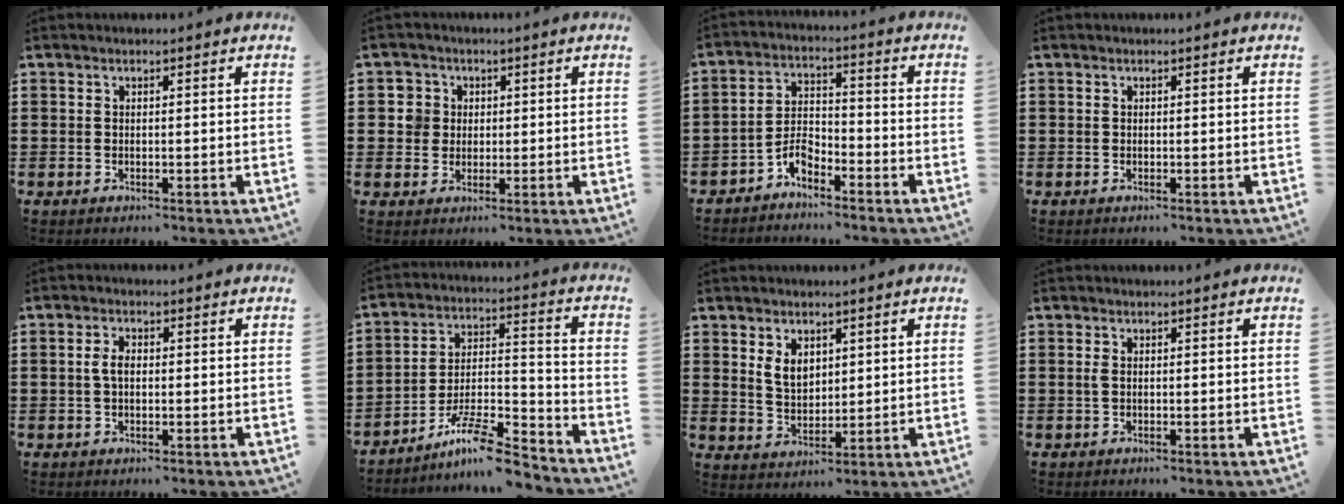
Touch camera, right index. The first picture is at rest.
{"total": 3.8, "force": [0.7, 3.7, 0.7], "torque": [-0.031, 0.012, 0.010]}
{"total": 4.1, "force": [-3.3, 1.8, 1.7], "torque": [-0.042, 0.008, -0.067]}
{"total": 0.0}
{"total": 2.6, "force": [0.0, 1.4, 2.2], "torque": [-0.052, 0.003, -0.003]}
{"total": 10.8, "force": [-8.8, 1.9, 5.9], "torque": [-0.100, 0.025, -0.167]}
{"total": 4.4, "force": [1.8, 3.0, 2.7], "torque": [-0.055, 0.007, 0.030]}
{"total": 0.9, "force": [0.0, 0.4, 0.9], "torque": [-0.025, -0.001, -0.003]}